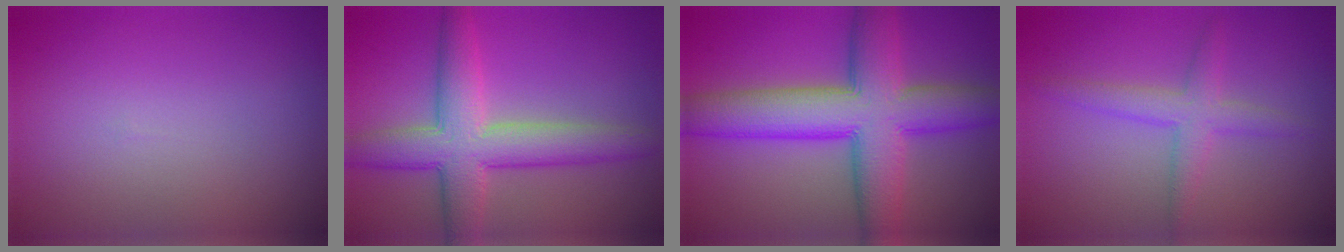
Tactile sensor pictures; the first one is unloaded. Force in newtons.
{"total": 7.1, "press": 7.1, "slide": 0.1}
{"total": 10.6, "press": 10.6, "slide": 0.4}
{"total": 2.9, "press": 2.9, "slide": 0.0}